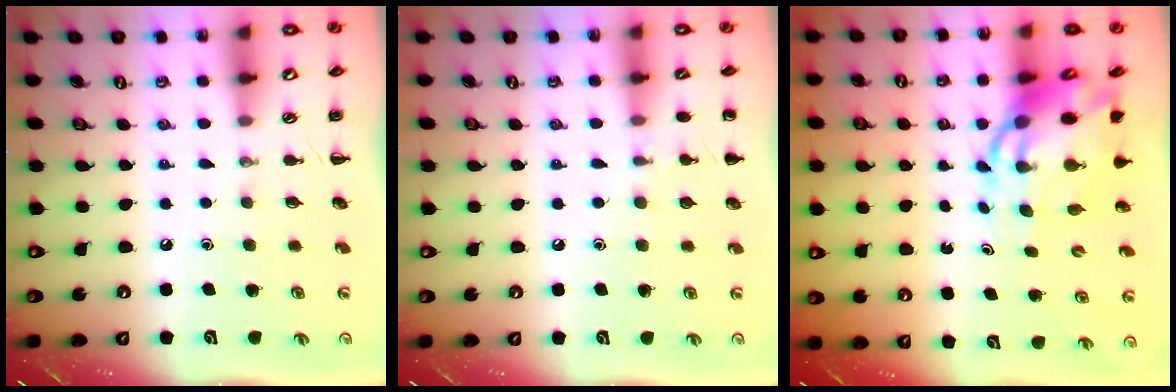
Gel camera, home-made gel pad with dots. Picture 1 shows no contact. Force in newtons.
{"total": 5.9, "press": 5.7, "slide": 1.7}
{"total": 10.7, "press": 10.3, "slide": 2.9}